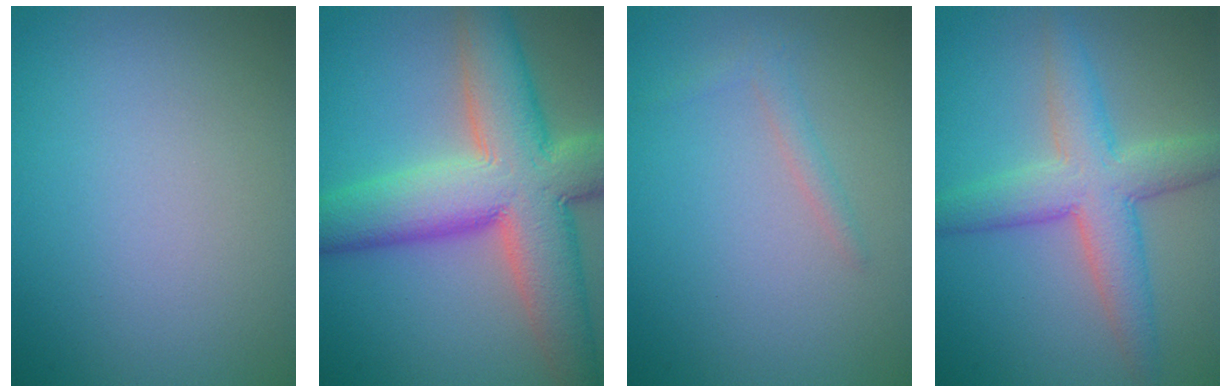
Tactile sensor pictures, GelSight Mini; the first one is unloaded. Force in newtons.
{"total": 12.0, "press": 12.0, "slide": 1.0}
{"total": 1.1, "press": 1.1, "slide": 0.0}
{"total": 5.0, "press": 5.0, "slide": 0.3}